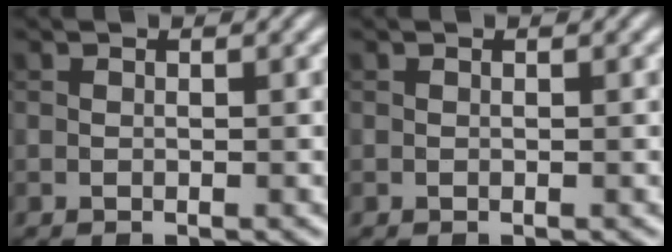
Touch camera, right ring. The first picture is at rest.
{"total": 0.0}